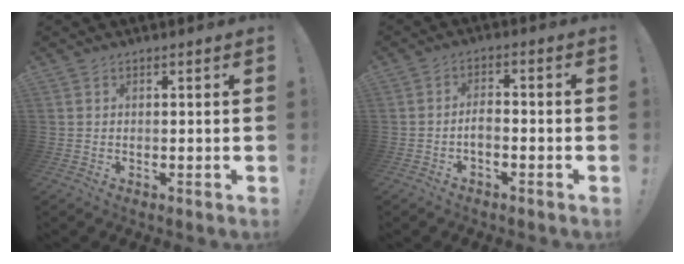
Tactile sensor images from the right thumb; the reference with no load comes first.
{"total": 3.4, "force": [-1.6, 1.3, 2.7], "torque": [-0.053, 0.000, -0.030]}